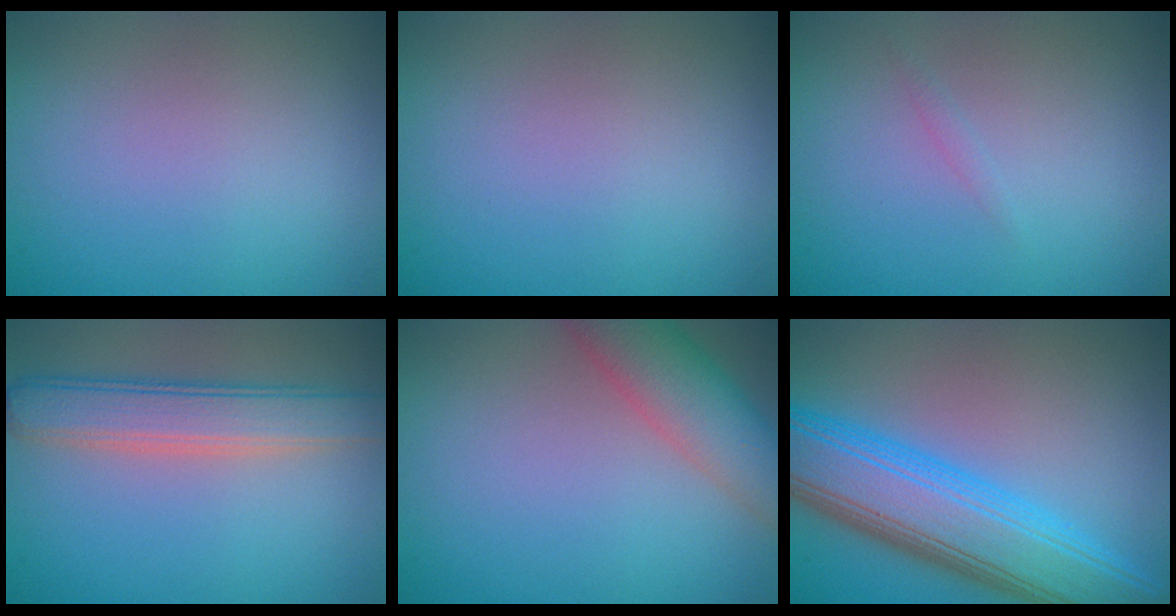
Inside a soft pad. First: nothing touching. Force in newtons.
{"total": 0.0}
{"total": 0.5, "press": 0.5, "slide": 0.0}
{"total": 4.6, "press": 4.5, "slide": 0.2}
{"total": 5.7, "press": 5.7, "slide": 0.2}
{"total": 10.0, "press": 10.0, "slide": 0.3}